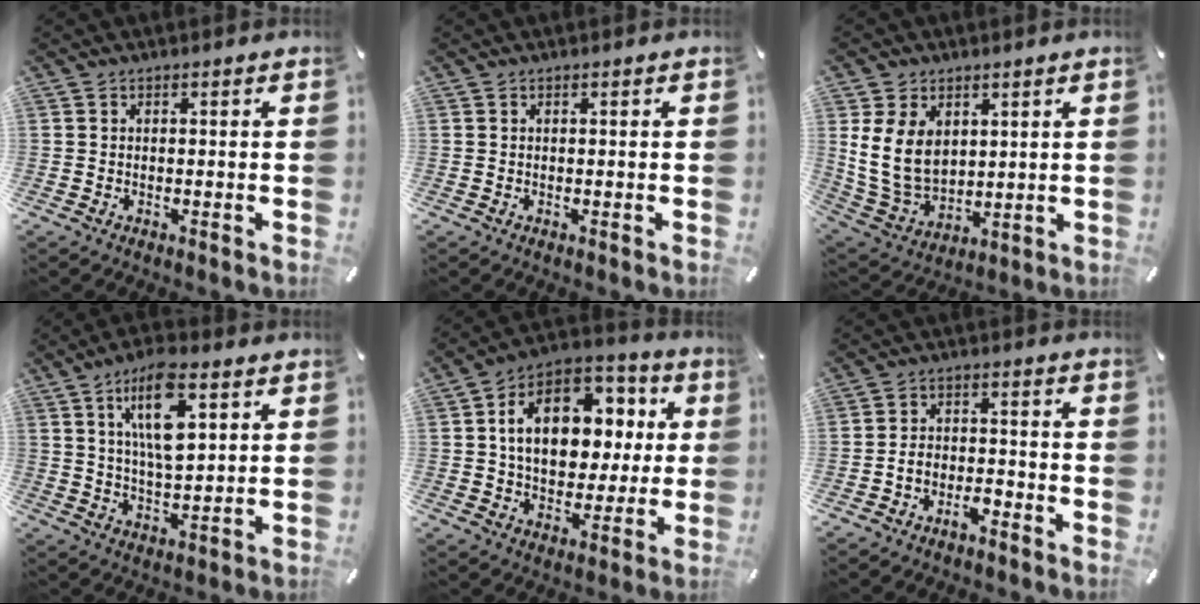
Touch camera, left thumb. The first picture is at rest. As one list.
[{"total": 0.0}, {"total": 12.0, "force": [3.2, 9.4, 6.7], "torque": [-0.149, -0.014, 0.060]}, {"total": 12.8, "force": [5.8, 5.1, 10.2], "torque": [-0.188, -0.012, 0.094]}, {"total": 16.7, "force": [3.3, 12.4, 10.8], "torque": [-0.176, -0.010, 0.062]}, {"total": 4.8, "force": [-3.7, 2.4, 1.9], "torque": [-0.035, 0.019, -0.069]}]